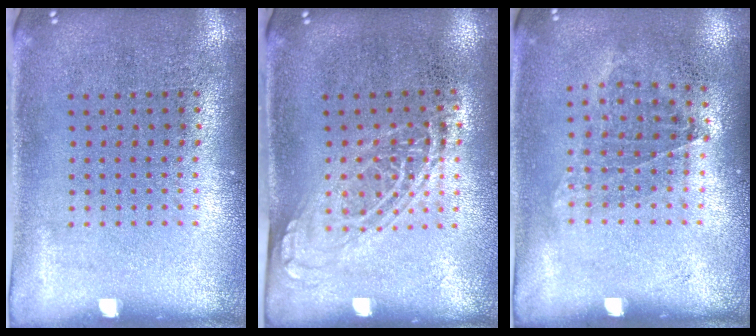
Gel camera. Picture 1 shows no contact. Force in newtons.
{"total": 1.4, "press": 1.1, "slide": 0.8}
{"total": 1.0, "press": 0.8, "slide": 0.6}